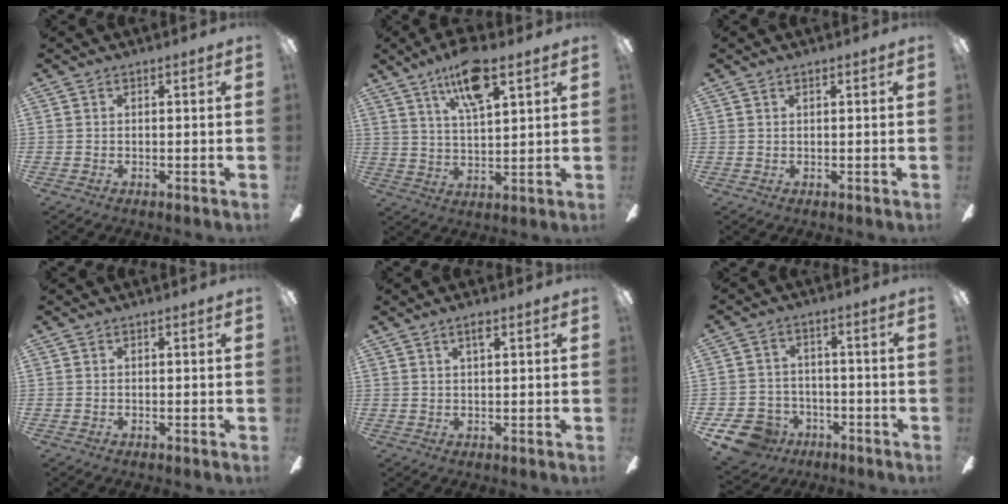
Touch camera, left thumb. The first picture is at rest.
{"total": 12.0, "force": [7.8, 3.5, 8.4], "torque": [-0.151, -0.024, 0.134]}
{"total": 0.6, "force": [0.4, 0.1, 0.3], "torque": [-0.007, 0.002, 0.008]}
{"total": 0.0}
{"total": 2.4, "force": [1.6, 0.5, 1.8], "torque": [-0.033, 0.001, 0.025]}
{"total": 9.5, "force": [-5.6, 6.9, 3.3], "torque": [-0.090, 0.035, -0.101]}